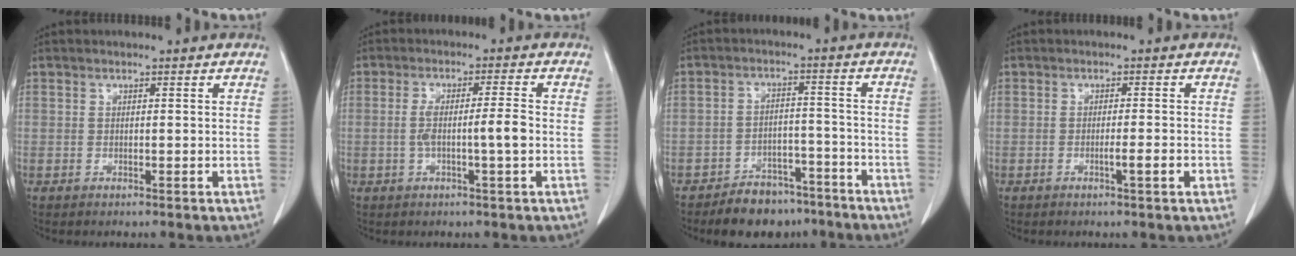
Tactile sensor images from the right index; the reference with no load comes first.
{"total": 5.0, "force": [-0.9, -0.1, 4.9], "torque": [-0.096, 0.008, -0.012]}
{"total": 8.6, "force": [-7.0, 4.5, 2.3], "torque": [-0.019, 0.017, -0.106]}
{"total": 2.2, "force": [-0.9, -0.3, 2.0], "torque": [-0.033, -0.003, -0.016]}